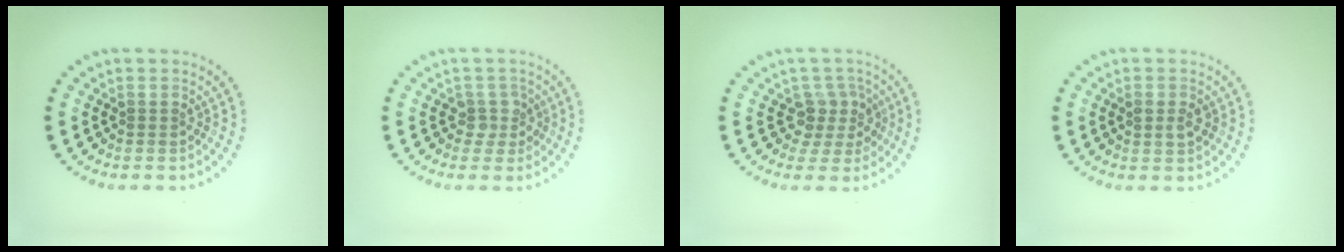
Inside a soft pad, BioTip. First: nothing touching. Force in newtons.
{"total": 1.8, "press": 1.3, "slide": 1.2}
{"total": 2.7, "press": 2.1, "slide": 1.7}
{"total": 1.5, "press": 1.5, "slide": 0.2}